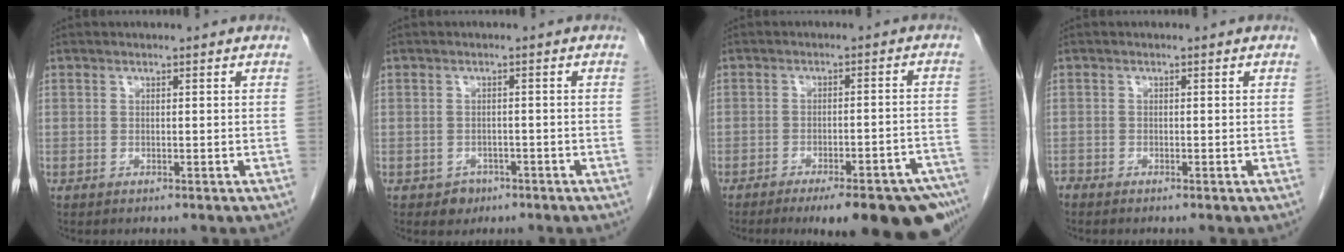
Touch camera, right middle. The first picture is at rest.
{"total": 2.2, "force": [-1.3, 1.7, 0.4], "torque": [-0.005, 0.006, -0.014]}
{"total": 18.1, "force": [-14.2, 3.8, 10.5], "torque": [-0.063, 0.012, -0.177]}
{"total": 0.6, "force": [-0.6, 0.1, 0.1], "torque": [-0.004, -0.001, -0.012]}